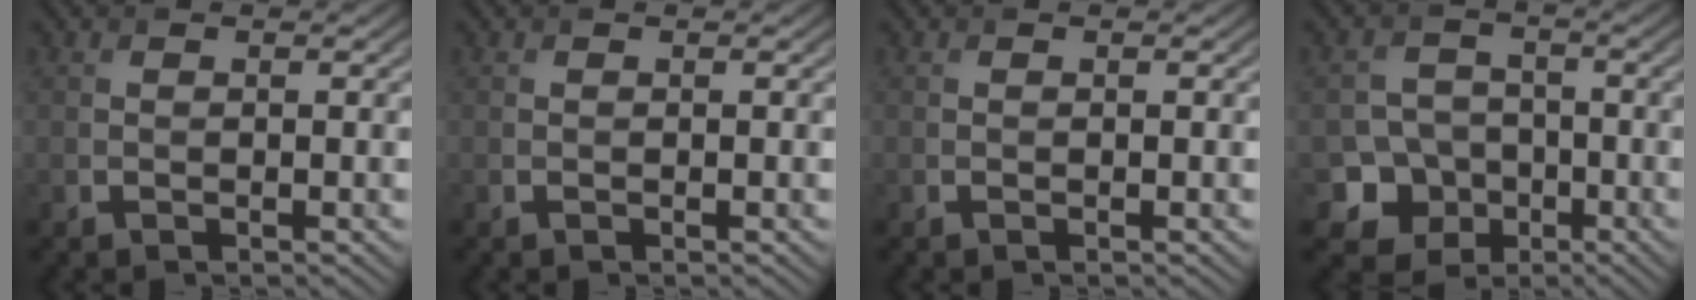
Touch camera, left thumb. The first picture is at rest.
{"total": 0.0}
{"total": 0.0}
{"total": 6.8, "force": [-3.0, 5.8, 1.9], "torque": [-0.036, -0.009, -0.077]}